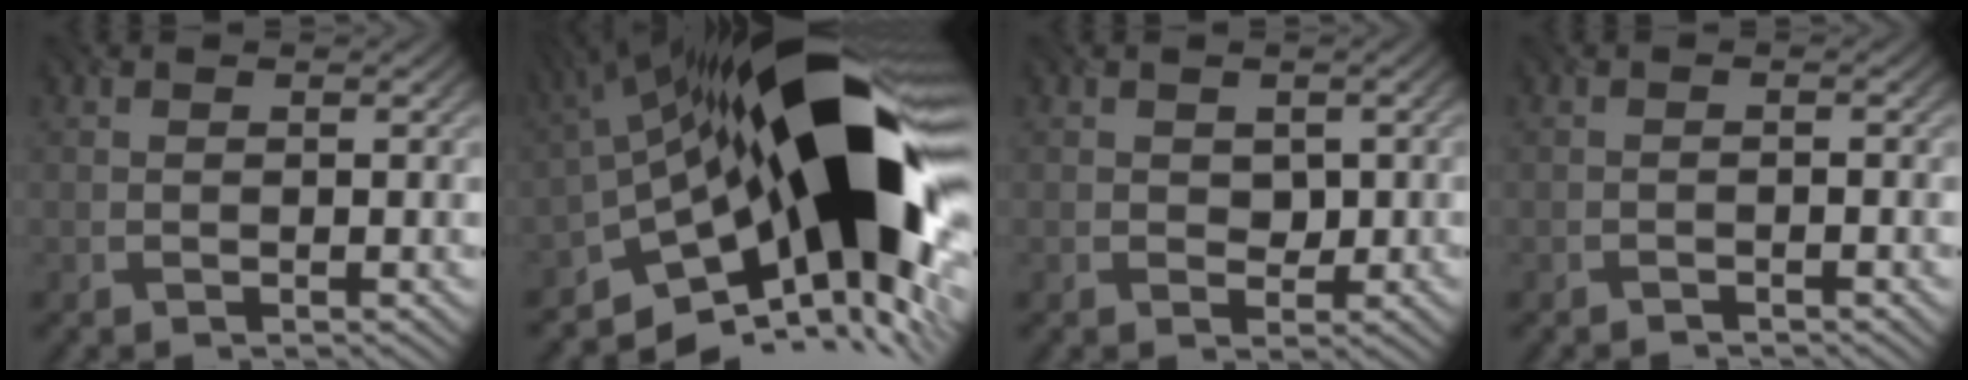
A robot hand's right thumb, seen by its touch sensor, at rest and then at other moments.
{"total": 19.5, "force": [-3.4, 8.8, 17.1], "torque": [-0.258, 0.003, -0.079]}
{"total": 1.8, "force": [0.1, 1.5, 1.0], "torque": [-0.020, -0.005, -0.002]}
{"total": 0.9, "force": [-0.8, 0.1, 0.4], "torque": [-0.006, 0.001, -0.017]}